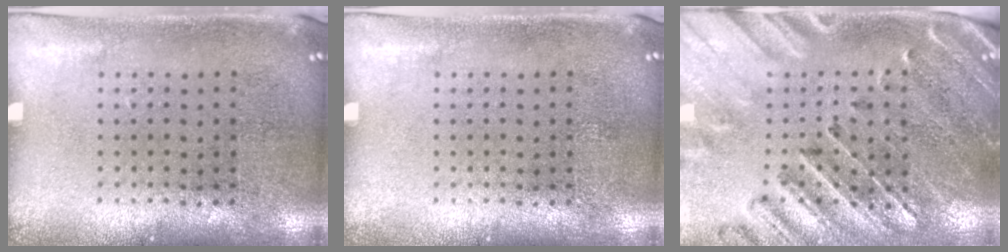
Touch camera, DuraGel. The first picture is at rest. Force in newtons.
{"total": 0.0}
{"total": 2.9, "press": 2.7, "slide": 1.0}